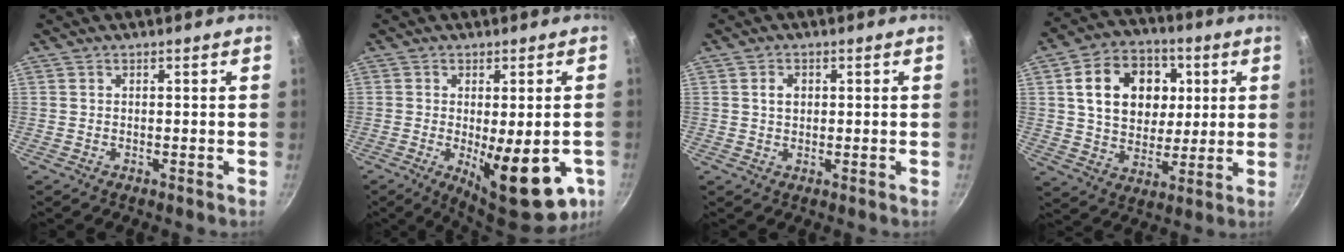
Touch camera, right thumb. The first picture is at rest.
{"total": 16.3, "force": [-4.7, 6.0, 14.4], "torque": [-0.168, -0.016, -0.047]}
{"total": 2.4, "force": [0.5, 1.8, 1.4], "torque": [-0.016, 0.002, 0.008]}
{"total": 17.0, "force": [3.9, 13.1, 10.1], "torque": [-0.137, 0.006, 0.063]}